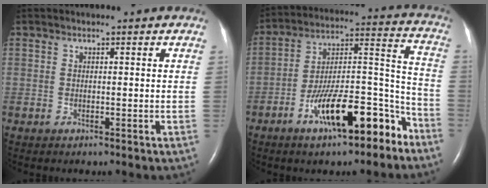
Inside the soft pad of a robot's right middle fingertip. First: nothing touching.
{"total": 16.2, "force": [-9.9, 4.3, 12.1], "torque": [-0.195, 0.024, -0.157]}